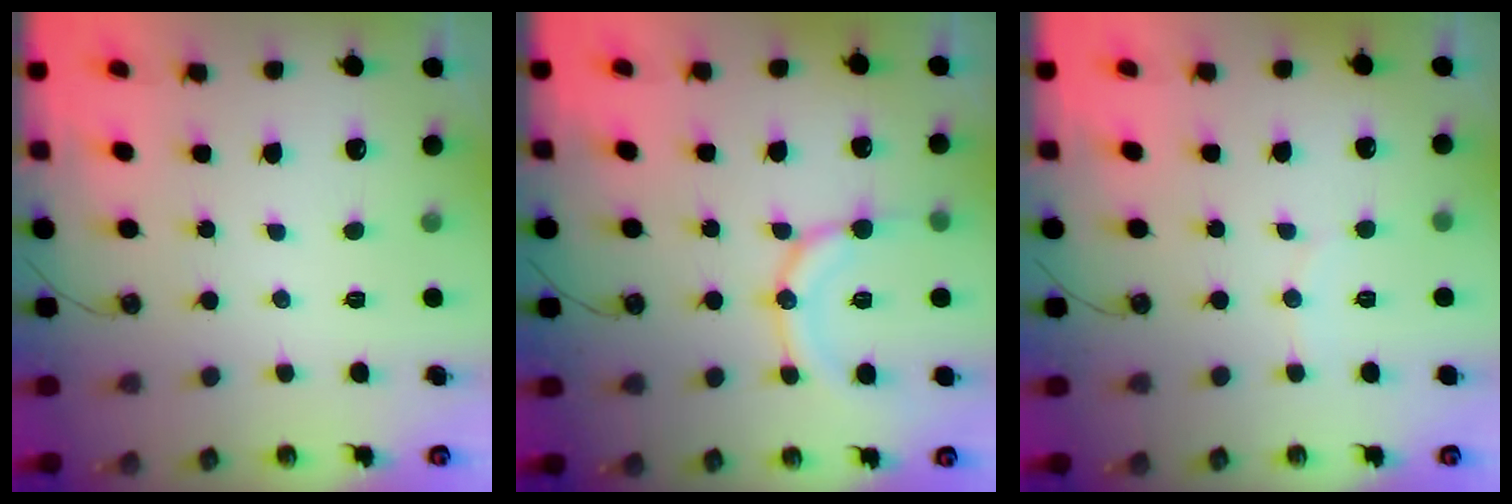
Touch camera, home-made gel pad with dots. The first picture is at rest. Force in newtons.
{"total": 13.9, "press": 13.6, "slide": 2.9}
{"total": 2.6, "press": 2.6, "slide": 0.2}